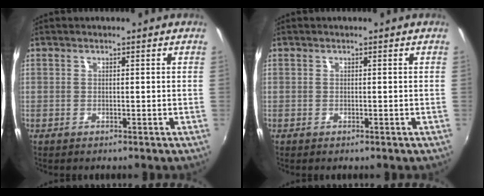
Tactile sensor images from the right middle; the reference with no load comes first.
{"total": 0.0}